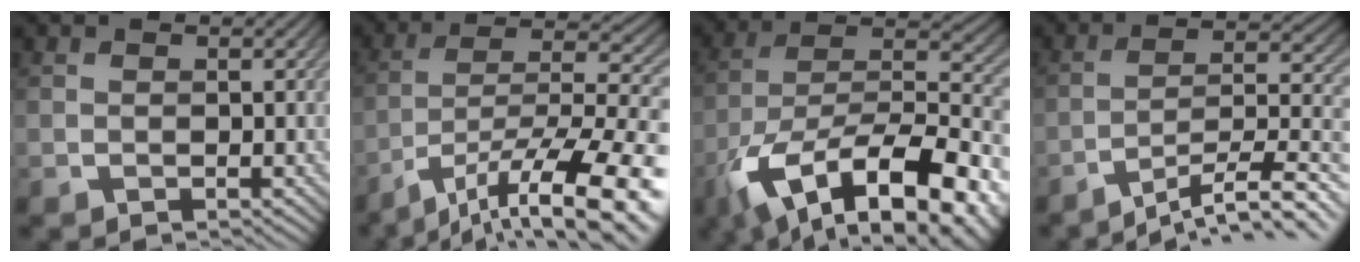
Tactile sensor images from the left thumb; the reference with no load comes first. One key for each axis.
{"total": 15.8, "fx": -9.8, "fy": 4.6, "fz": 11.6, "tx": -0.189, "ty": -0.002, "tz": -0.160}
{"total": 18.3, "fx": -10.1, "fy": 8.3, "fz": 12.9, "tx": -0.233, "ty": -0.037, "tz": -0.156}
{"total": 12.5, "fx": -9.7, "fy": 2.1, "fz": 7.6, "tx": -0.117, "ty": 0.012, "tz": -0.148}